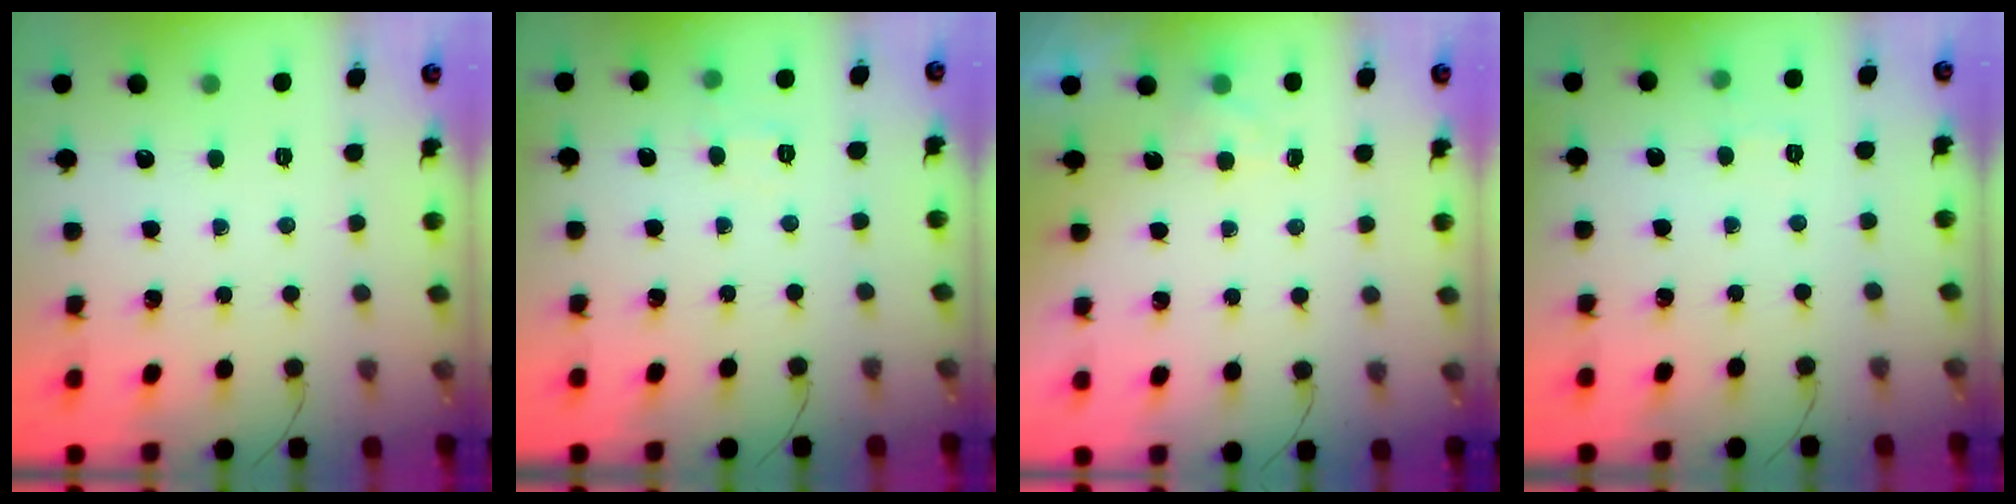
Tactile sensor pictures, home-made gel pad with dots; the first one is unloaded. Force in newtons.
{"total": 5.0, "press": 4.9, "slide": 1.1}
{"total": 1.3, "press": 0.7, "slide": 1.0}
{"total": 4.5, "press": 4.4, "slide": 1.2}